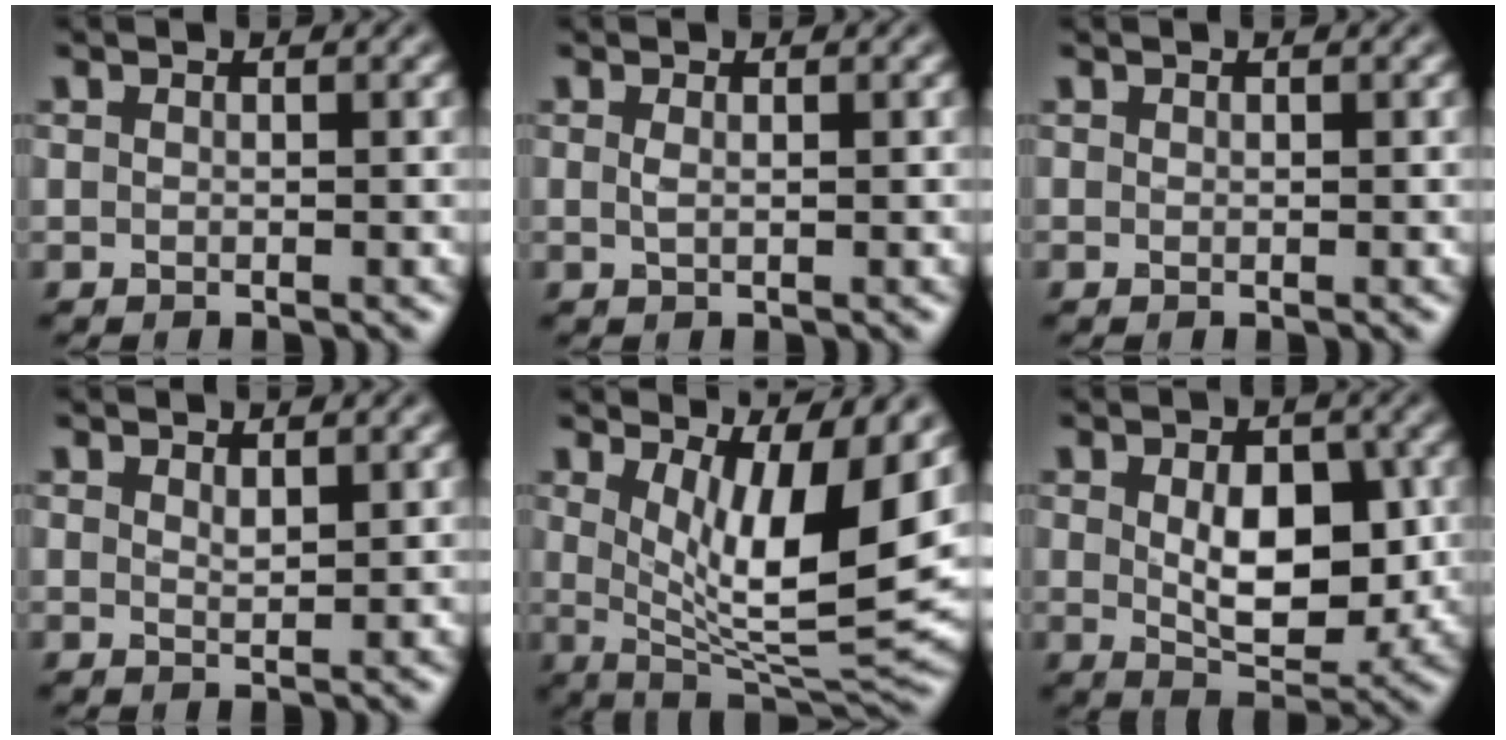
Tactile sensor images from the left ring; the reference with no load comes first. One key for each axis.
{"total": 0.7, "fx": 0.2, "fy": 0.2, "fz": 0.6, "tx": -0.014, "ty": 0.001, "tz": 0.003}
{"total": 0.0}
{"total": 1.0, "fx": 0.8, "fy": 0.2, "fz": 0.6, "tx": -0.013, "ty": -0.001, "tz": 0.015}
{"total": 10.5, "fx": 2.8, "fy": 3.0, "fz": 9.7, "tx": -0.150, "ty": -0.015, "tz": 0.053}
{"total": 6.5, "fx": 0.2, "fy": 3.8, "fz": 5.3, "tx": -0.081, "ty": -0.009, "tz": 0.009}